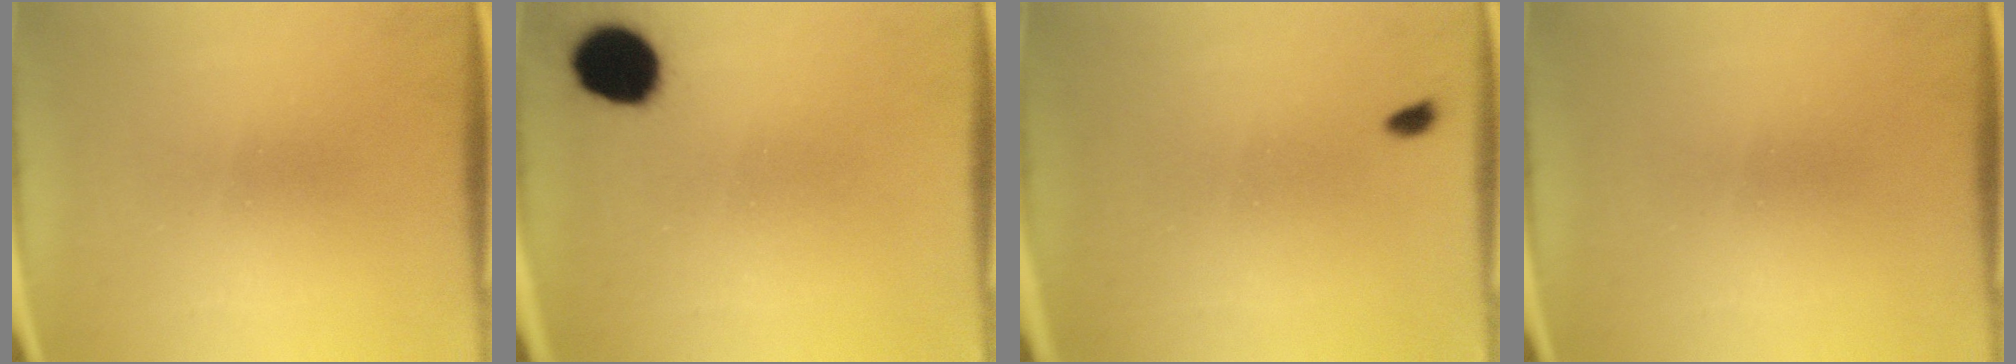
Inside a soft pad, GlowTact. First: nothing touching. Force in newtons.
{"total": 9.8}
{"total": 0.7}
{"total": 0.0}